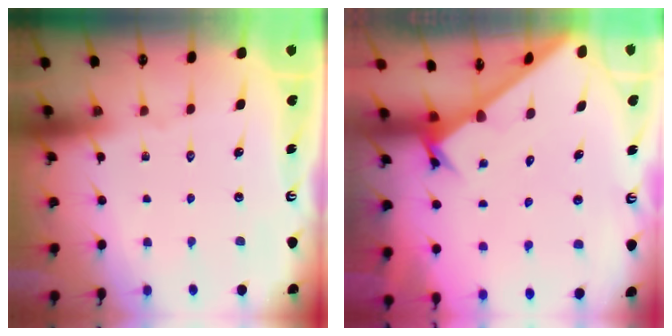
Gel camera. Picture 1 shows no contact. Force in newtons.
{"total": 2.6, "press": 2.6, "slide": 0.3}